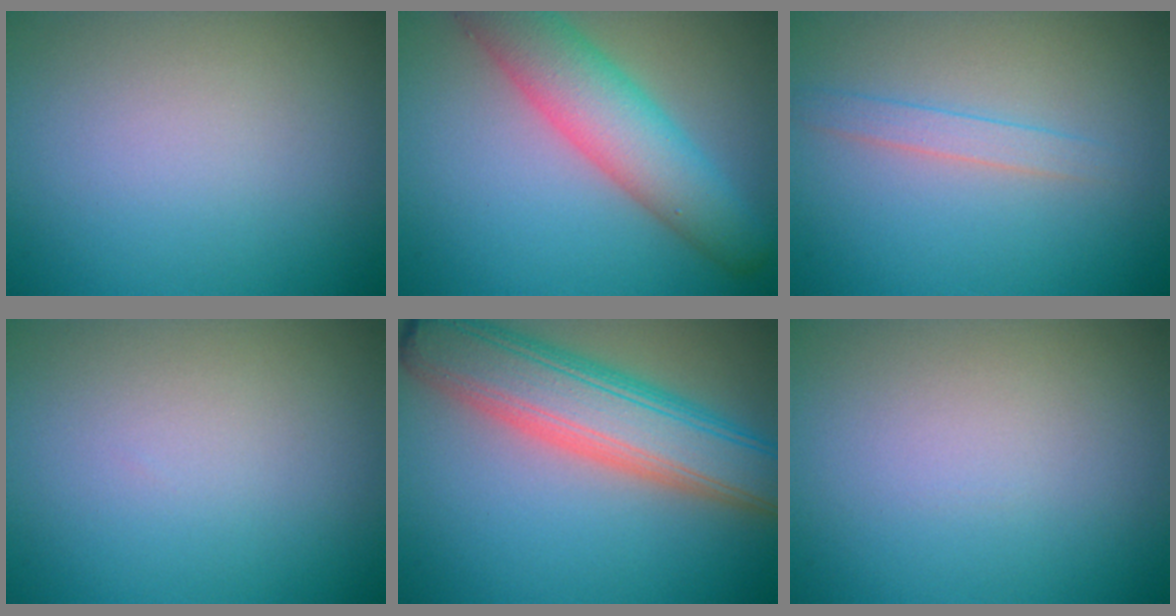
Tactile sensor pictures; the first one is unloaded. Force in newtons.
{"total": 6.9, "press": 6.8, "slide": 0.3}
{"total": 1.5, "press": 1.5, "slide": 0.1}
{"total": 0.0}
{"total": 8.7, "press": 8.7, "slide": 0.4}
{"total": 0.0}